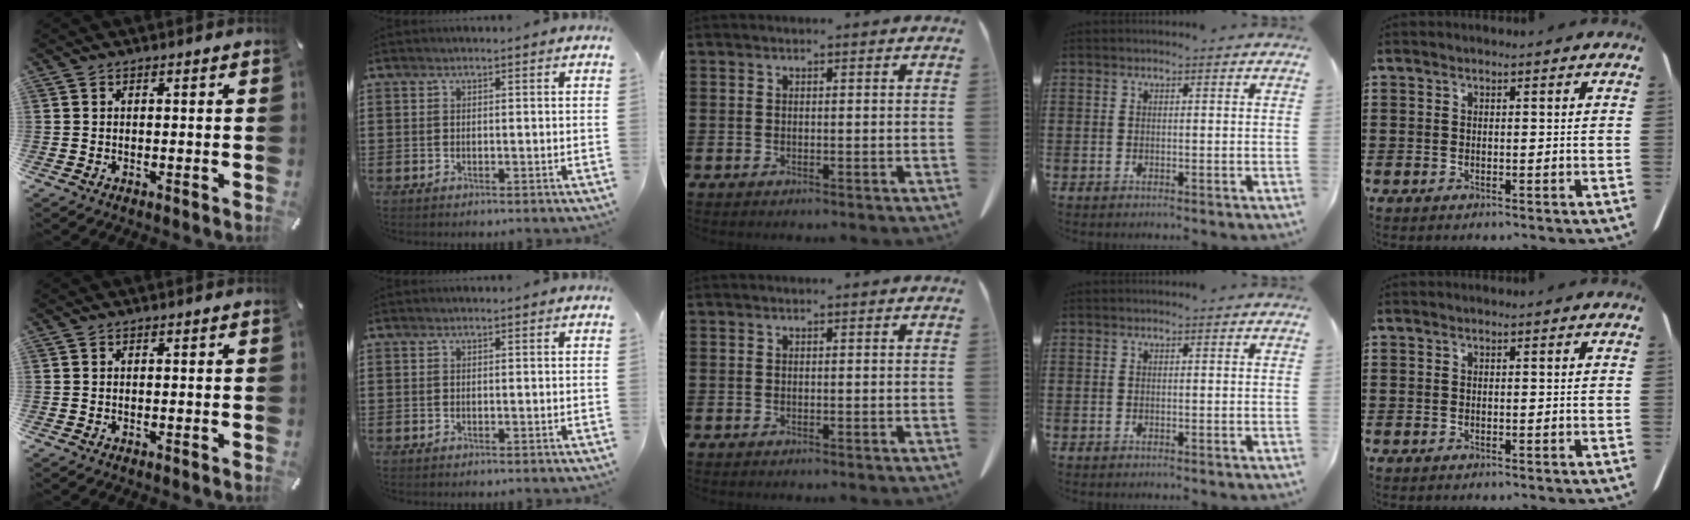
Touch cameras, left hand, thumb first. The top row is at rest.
{}